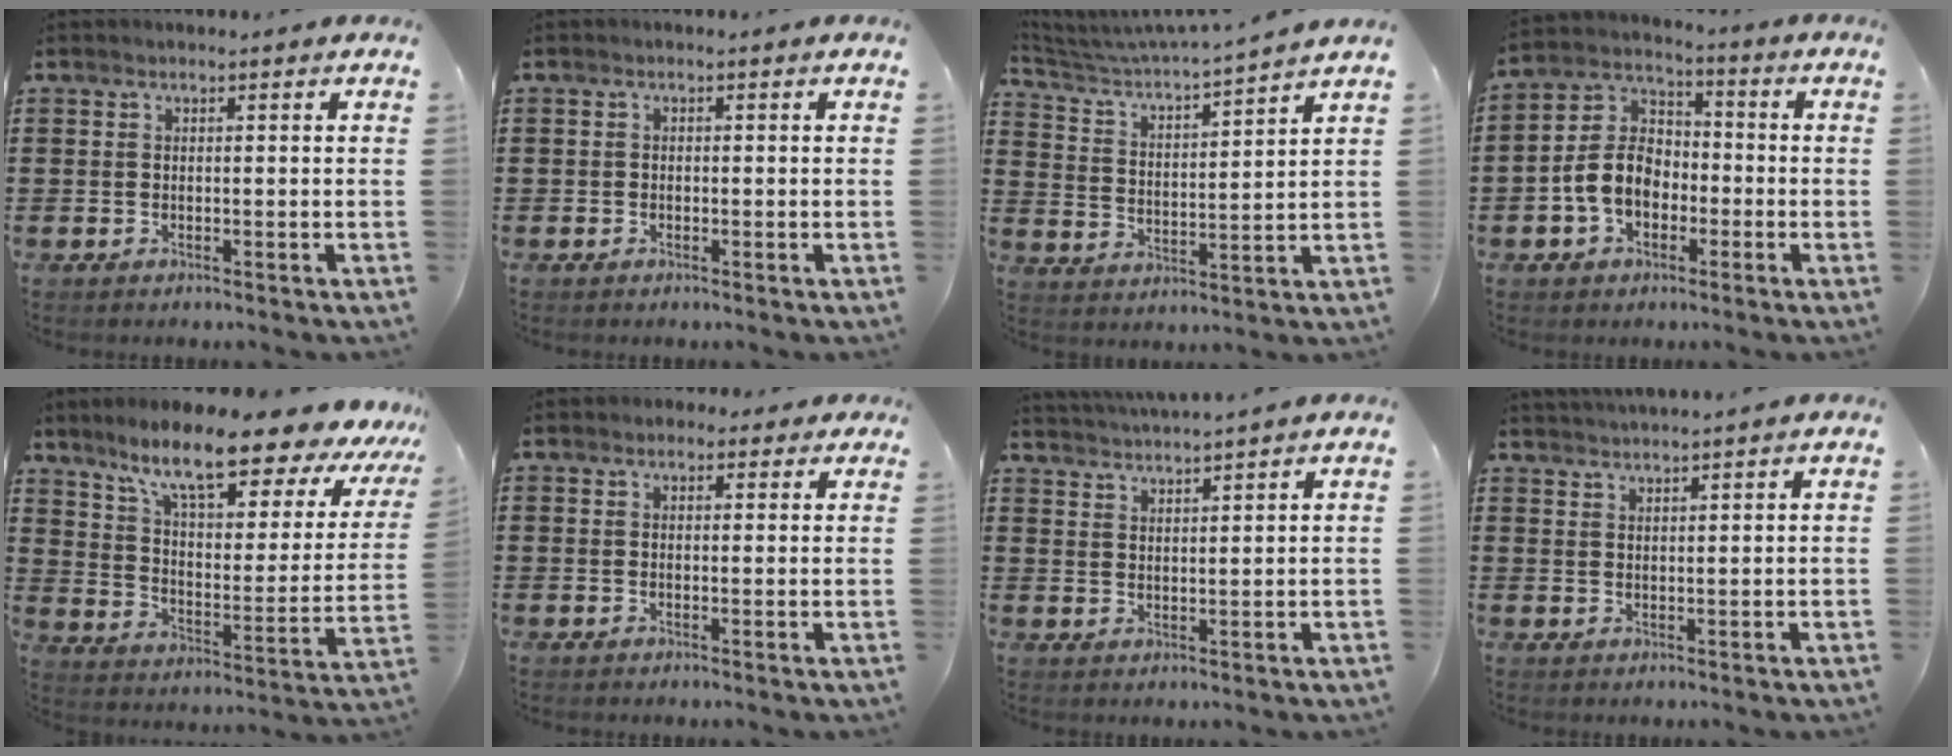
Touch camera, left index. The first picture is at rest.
{"total": 0.5, "force": [-0.3, 0.4, 0.1], "torque": [-0.003, 0.002, -0.006]}
{"total": 3.5, "force": [3.3, -0.1, 1.3], "torque": [-0.047, -0.031, 0.046]}
{"total": 7.7, "force": [-2.8, 5.5, 4.6], "torque": [-0.122, 0.012, -0.062]}
{"total": 11.6, "force": [9.1, 1.9, 7.0], "torque": [-0.147, -0.059, 0.147]}
{"total": 1.8, "force": [1.1, 1.3, 0.5], "torque": [-0.008, 0.007, 0.017]}
{"total": 2.6, "force": [2.5, -0.7, -0.1], "torque": [-0.005, -0.010, 0.047]}
{"total": 1.8, "force": [1.8, -0.4, 0.1], "torque": [-0.005, -0.001, 0.035]}